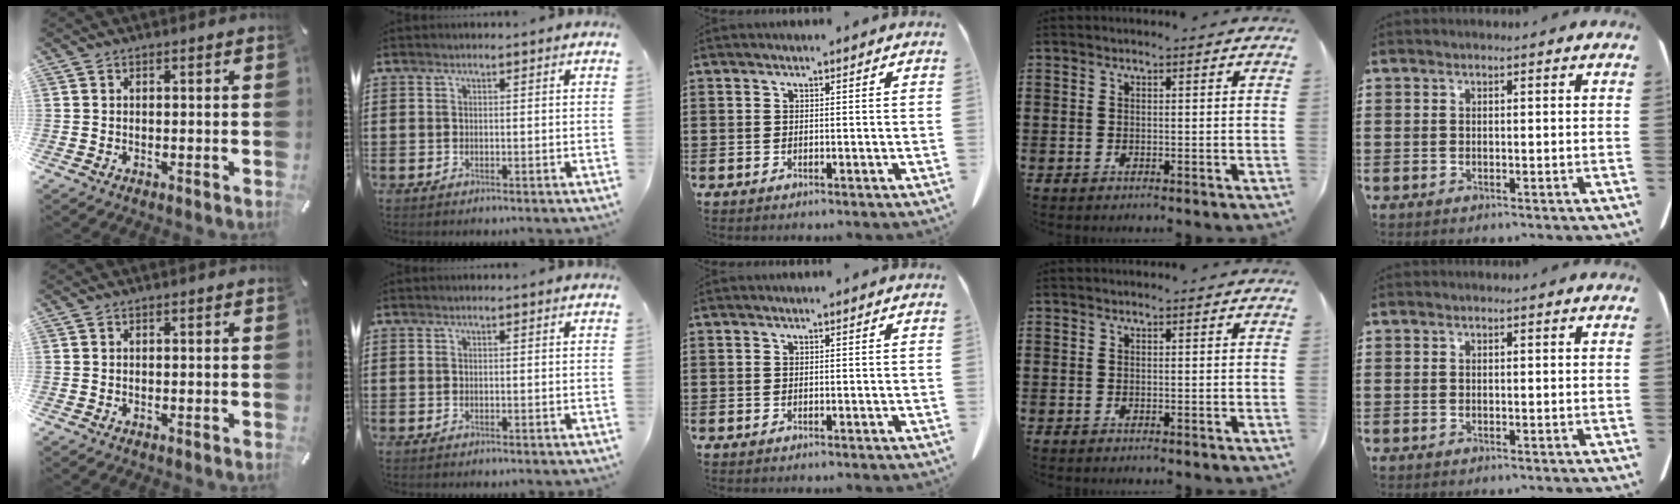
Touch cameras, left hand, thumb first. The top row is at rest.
{}